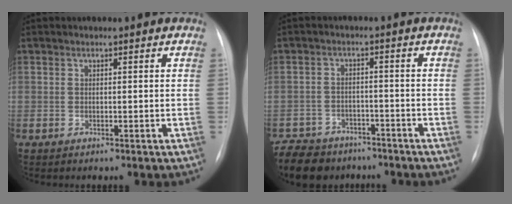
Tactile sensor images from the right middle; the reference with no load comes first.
{"total": 11.1, "force": [-8.8, 6.0, 3.1], "torque": [-0.066, 0.003, -0.128]}